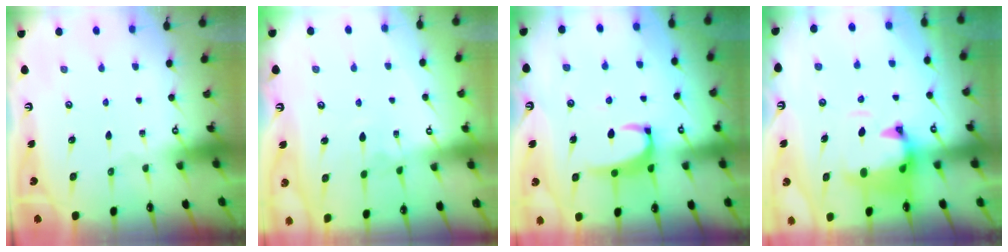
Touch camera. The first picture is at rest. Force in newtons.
{"total": 3.0, "press": 3.0, "slide": 0.4}
{"total": 3.4, "press": 3.3, "slide": 0.7}
{"total": 1.5, "press": 1.1, "slide": 1.1}